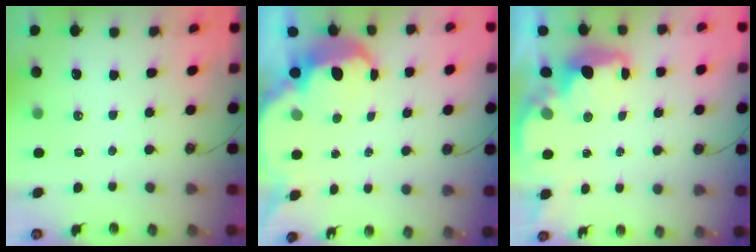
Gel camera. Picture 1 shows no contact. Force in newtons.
{"total": 5.5, "press": 5.5, "slide": 0.5}
{"total": 2.8, "press": 2.8, "slide": 0.4}